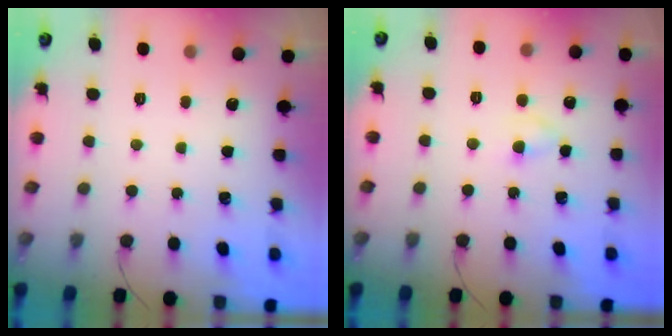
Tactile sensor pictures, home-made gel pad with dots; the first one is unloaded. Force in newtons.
{"total": 1.9, "press": 1.7, "slide": 0.8}